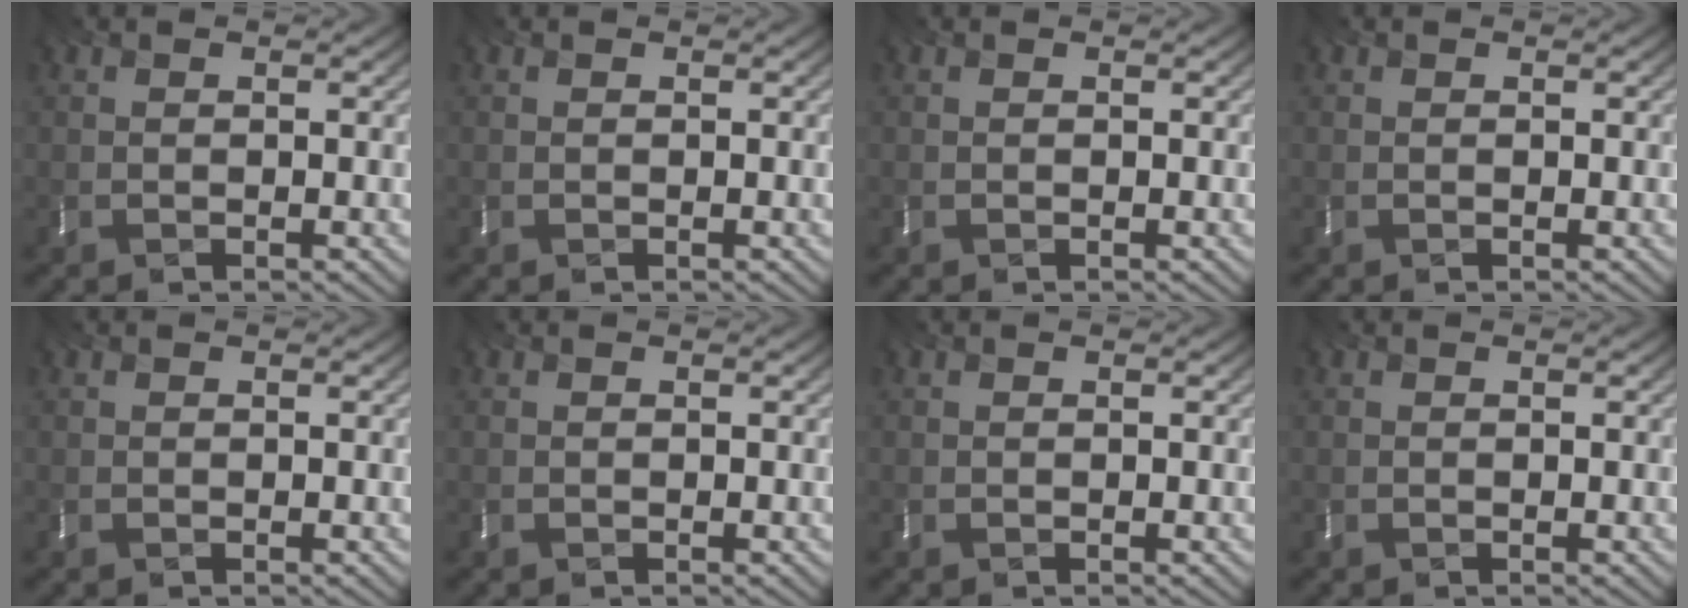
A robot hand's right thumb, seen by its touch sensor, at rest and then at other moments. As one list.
[{"total": 0.0}, {"total": 0.0}, {"total": 0.0}, {"total": 0.0}, {"total": 0.0}, {"total": 0.0}, {"total": 0.0}]